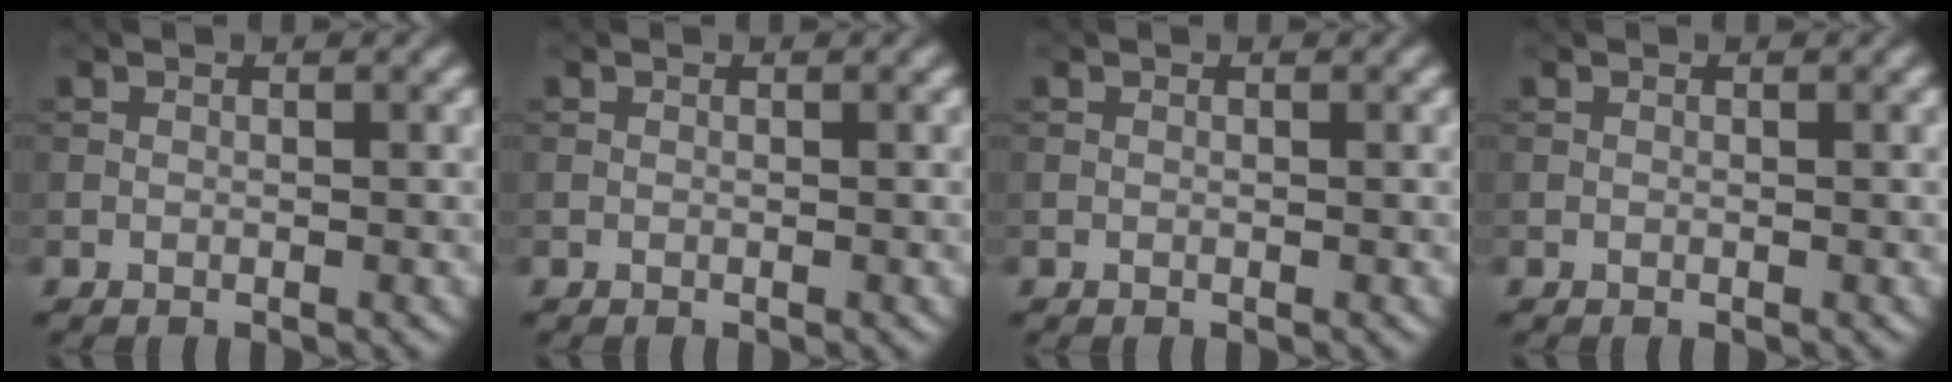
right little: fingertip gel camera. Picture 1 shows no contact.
{"total": 0.0}
{"total": 0.0}
{"total": 0.0}